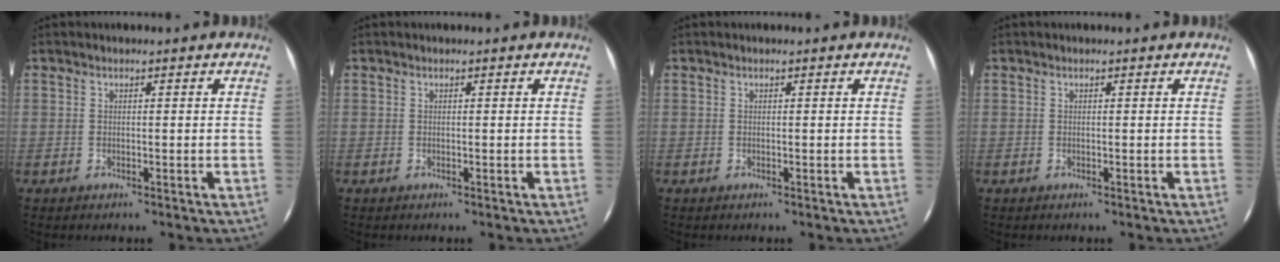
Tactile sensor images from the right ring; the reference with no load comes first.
{"total": 0.0}
{"total": 0.0}
{"total": 0.0}